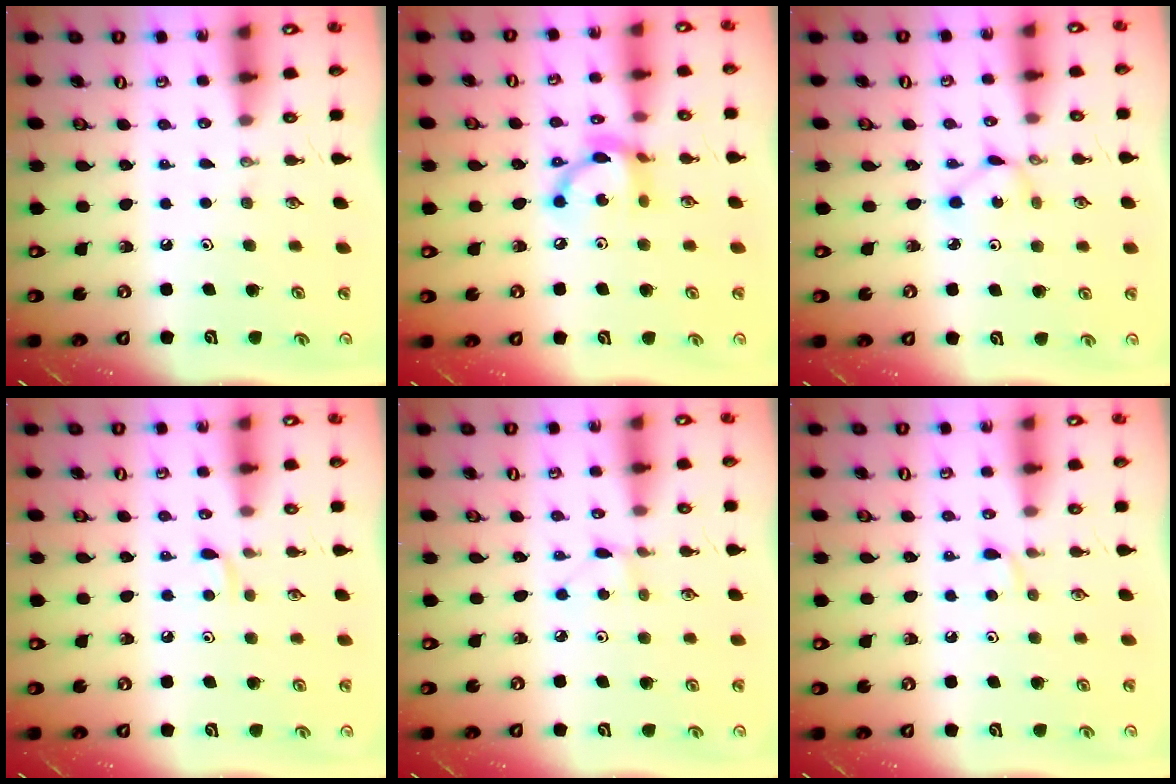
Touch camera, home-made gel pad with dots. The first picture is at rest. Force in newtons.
{"total": 11.7, "press": 11.6, "slide": 0.6}
{"total": 1.6, "press": 1.6, "slide": 0.2}
{"total": 4.1, "press": 4.1, "slide": 0.6}
{"total": 2.8, "press": 2.8, "slide": 0.3}
{"total": 4.3, "press": 4.3, "slide": 0.6}